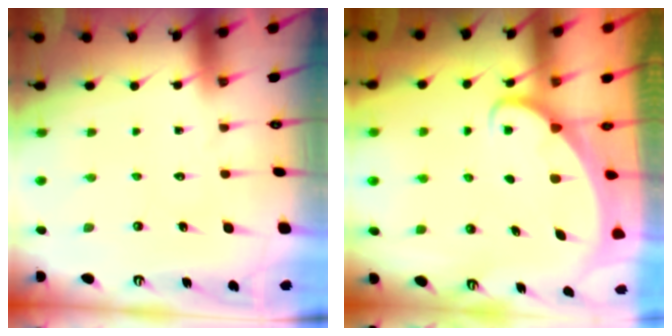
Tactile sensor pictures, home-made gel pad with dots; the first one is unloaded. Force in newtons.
{"total": 1.6, "press": 1.6, "slide": 0.1}